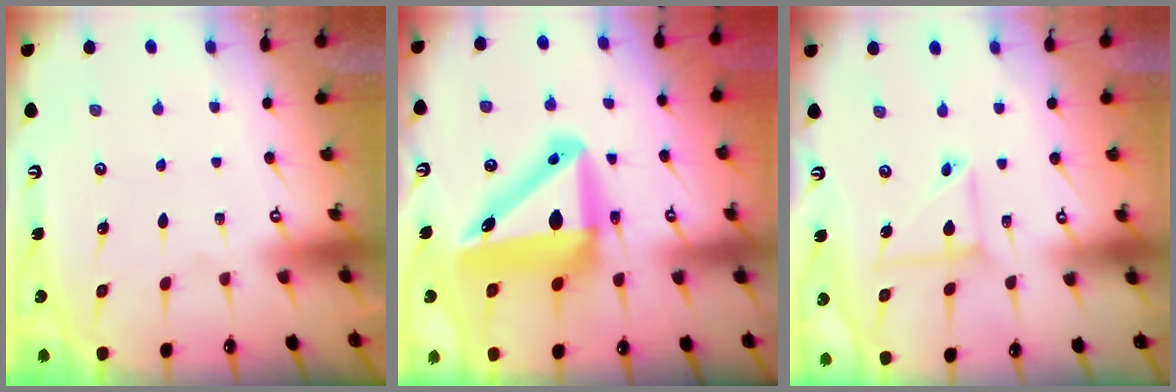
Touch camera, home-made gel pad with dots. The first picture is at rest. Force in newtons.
{"total": 15.6, "press": 14.9, "slide": 4.6}
{"total": 7.0, "press": 7.0, "slide": 0.6}